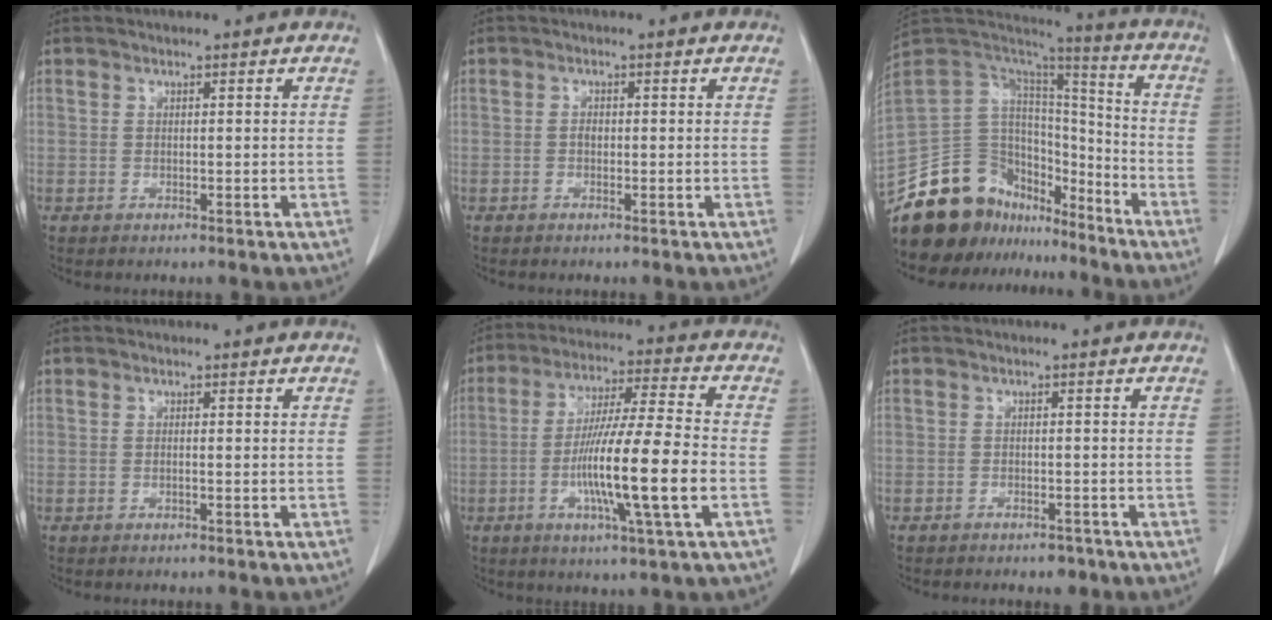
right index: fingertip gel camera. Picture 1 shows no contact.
{"total": 0.8, "force": [-0.1, 0.5, 0.5], "torque": [-0.010, 0.002, -0.003]}
{"total": 20.6, "force": [-16.8, 10.3, 6.2], "torque": [-0.128, 0.061, -0.274]}
{"total": 0.0}
{"total": 14.5, "force": [-3.4, -0.4, 14.1], "torque": [-0.258, -0.009, -0.063]}
{"total": 2.2, "force": [-1.8, 1.2, 0.7], "torque": [-0.010, 0.002, -0.019]}